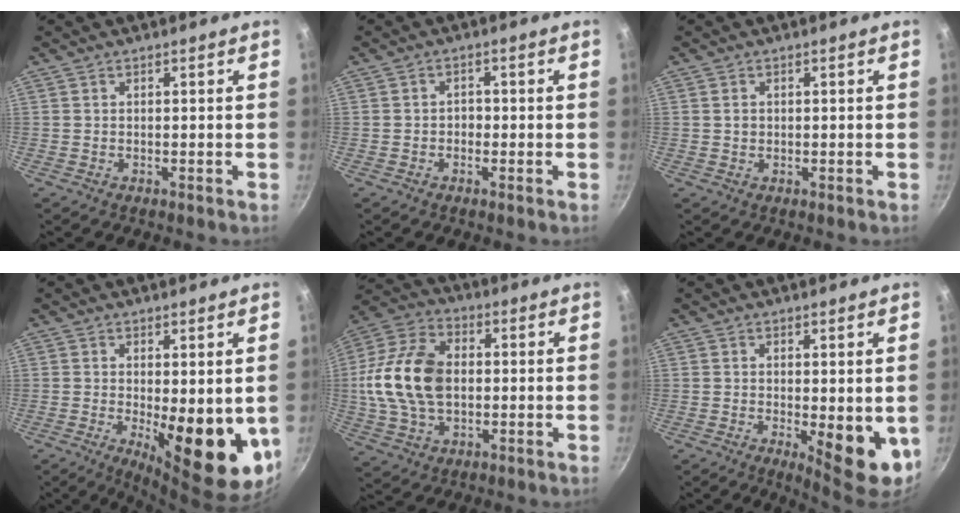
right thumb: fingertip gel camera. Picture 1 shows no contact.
{"total": 1.8, "force": [-0.6, 1.5, 0.8], "torque": [-0.004, 0.007, -0.013]}
{"total": 1.4, "force": [0.2, 1.2, 0.7], "torque": [-0.008, 0.003, 0.002]}
{"total": 13.8, "force": [-1.5, 4.9, 12.8], "torque": [-0.146, -0.024, -0.006]}
{"total": 17.7, "force": [0.4, 11.8, 13.2], "torque": [-0.243, 0.022, -0.002]}
{"total": 8.7, "force": [-1.2, 3.0, 8.0], "torque": [-0.089, -0.009, -0.004]}